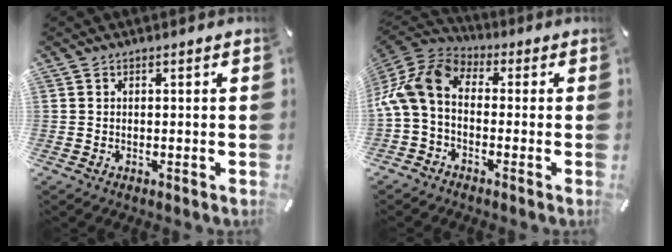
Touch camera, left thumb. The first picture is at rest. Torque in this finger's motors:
{"motor_torque": [2.34, 2.67, 1.23, 0.85, 0.21]}